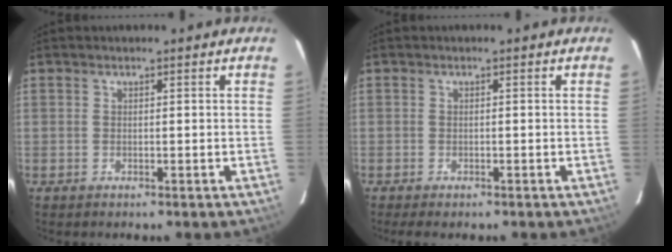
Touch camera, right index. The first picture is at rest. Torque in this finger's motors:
{"motor_torque": [0.26, -0.25, 0.19, 0.04]}